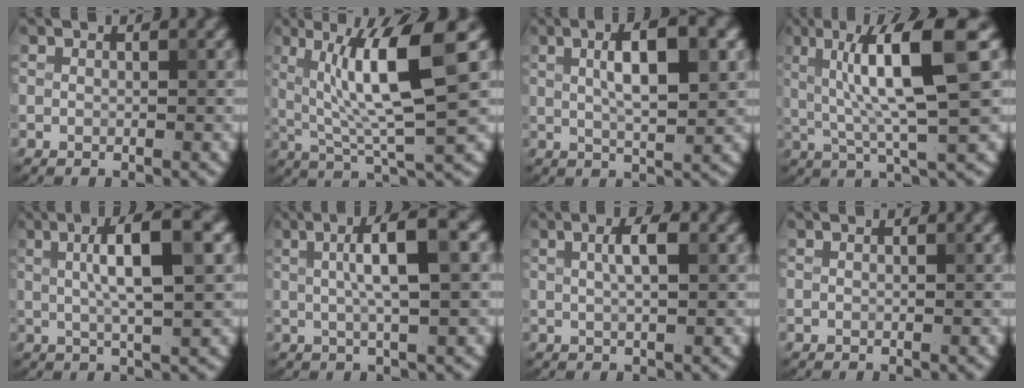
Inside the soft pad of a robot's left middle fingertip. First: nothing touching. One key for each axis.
{"total": 9.1, "fx": 2.3, "fy": 1.8, "fz": 8.7, "tx": -0.138, "ty": -0.002, "tz": 0.041}
{"total": 6.8, "fx": 1.9, "fy": 2.0, "fz": 6.3, "tx": -0.096, "ty": 0.010, "tz": 0.028}
{"total": 9.2, "fx": 2.1, "fy": 1.5, "fz": 8.9, "tx": -0.140, "ty": 0.008, "tz": 0.036}
{"total": 7.1, "fx": 1.8, "fy": 1.5, "fz": 6.7, "tx": -0.099, "ty": 0.016, "tz": 0.026}
{"total": 6.3, "fx": 1.5, "fy": 1.3, "fz": 6.0, "tx": -0.089, "ty": 0.018, "tz": 0.019}
{"total": 2.5, "fx": 0.7, "fy": 0.5, "fz": 2.3, "tx": -0.040, "ty": 0.007, "tz": 0.009}
{"total": 0.0}